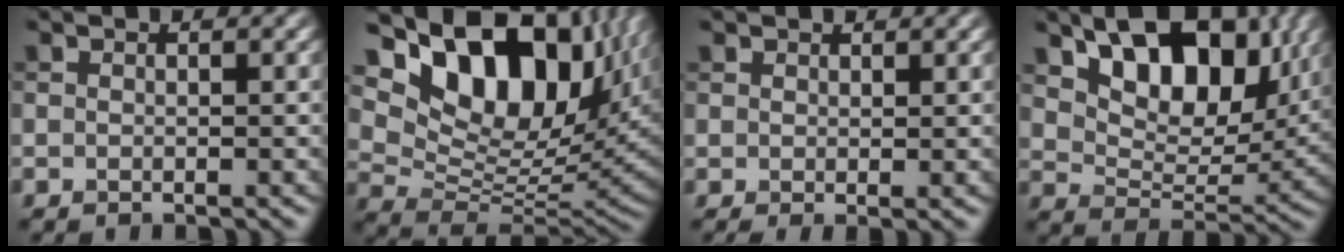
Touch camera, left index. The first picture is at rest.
{"total": 14.5, "force": [7.4, 8.1, 9.4], "torque": [-0.156, 0.019, 0.128]}
{"total": 1.5, "force": [0.7, 1.1, 0.6], "torque": [-0.010, 0.000, 0.012]}
{"total": 11.2, "force": [5.8, 6.2, 7.3], "torque": [-0.118, 0.001, 0.097]}